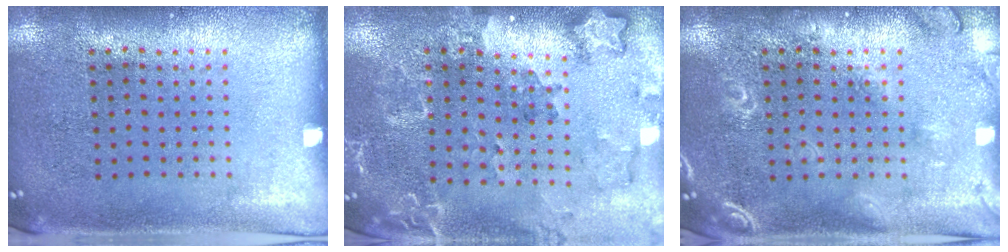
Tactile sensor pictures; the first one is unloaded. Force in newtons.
{"total": 1.8, "press": 1.7, "slide": 0.4}
{"total": 2.8, "press": 2.7, "slide": 0.4}